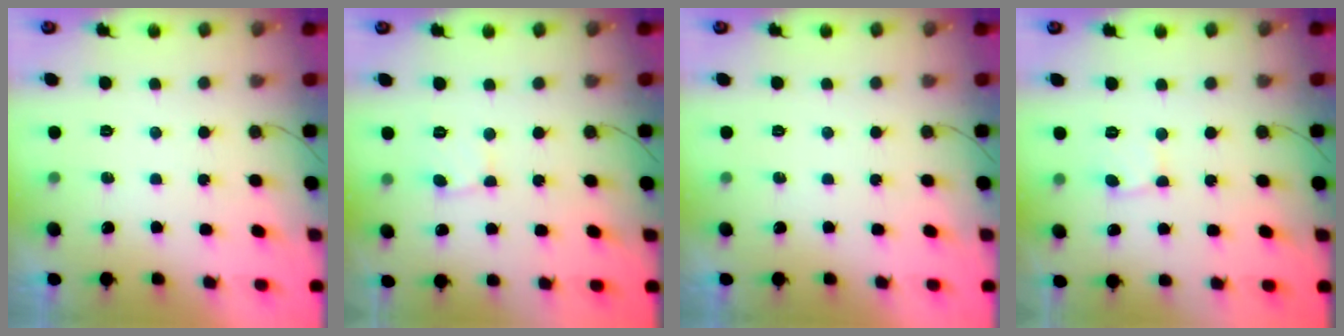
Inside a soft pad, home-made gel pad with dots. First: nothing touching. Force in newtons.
{"total": 2.9, "press": 2.9, "slide": 0.2}
{"total": 0.0}
{"total": 2.4, "press": 2.4, "slide": 0.1}